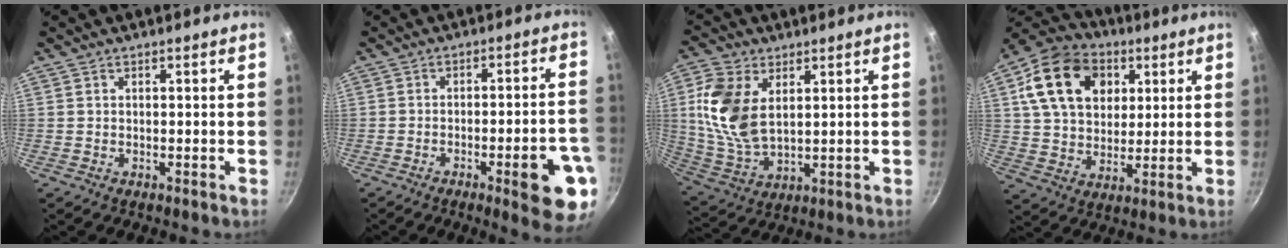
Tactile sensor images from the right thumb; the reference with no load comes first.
{"total": 12.5, "force": [-5.3, 2.8, 11.0], "torque": [-0.119, 0.029, -0.063]}
{"total": 13.6, "force": [3.5, 8.2, 10.2], "torque": [-0.202, -0.011, 0.079]}
{"total": 18.6, "force": [6.1, 13.8, 11.0], "torque": [-0.167, 0.003, 0.098]}